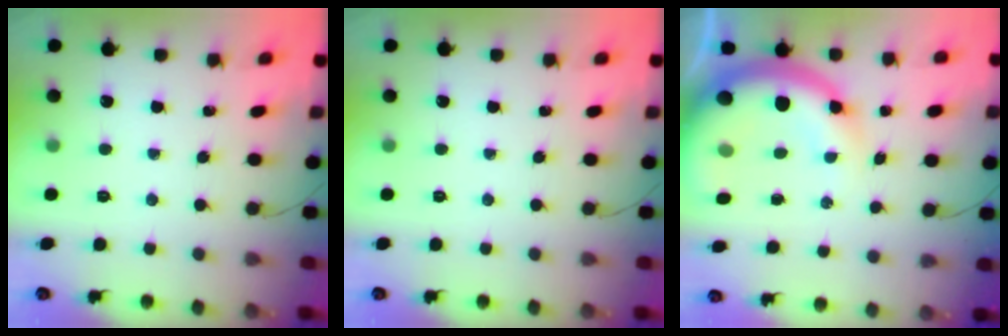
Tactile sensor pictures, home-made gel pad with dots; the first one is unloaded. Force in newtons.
{"total": 0.0}
{"total": 14.2, "press": 13.9, "slide": 3.0}